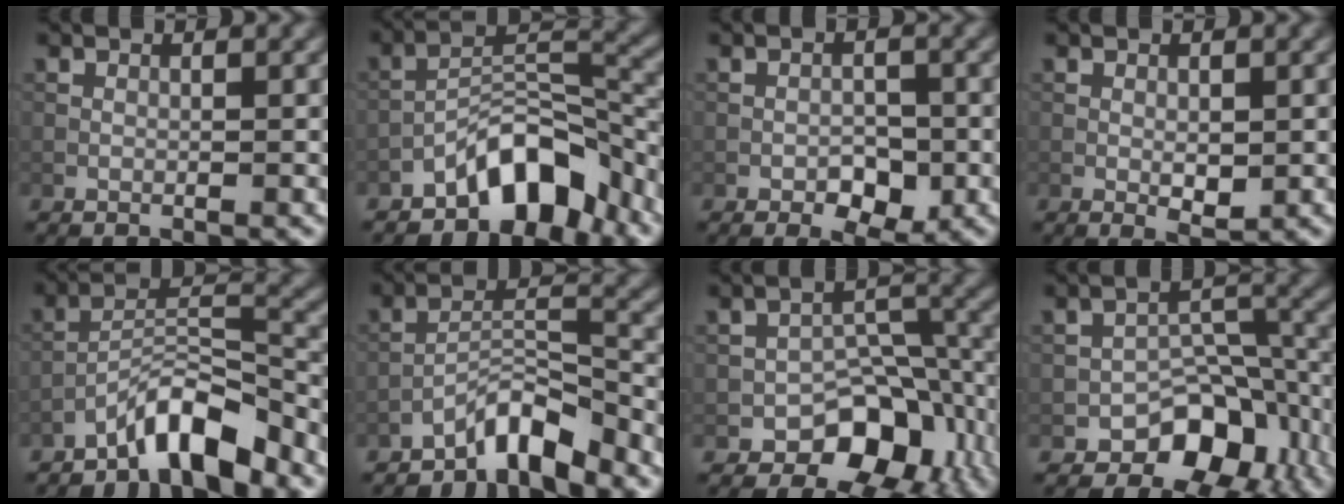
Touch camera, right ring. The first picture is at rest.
{"total": 6.8, "force": [-4.7, 2.8, 4.0], "torque": [-0.050, 0.014, -0.089]}
{"total": 3.1, "force": [-1.3, 1.8, 2.2], "torque": [-0.027, -0.001, -0.020]}
{"total": 1.8, "force": [-0.2, 0.9, 1.6], "torque": [-0.025, -0.003, -0.002]}
{"total": 6.2, "force": [-4.8, 1.4, 3.7], "torque": [-0.059, 0.010, -0.091]}
{"total": 4.9, "force": [-4.0, 1.1, 2.6], "torque": [-0.039, 0.012, -0.080]}
{"total": 7.7, "force": [-4.3, 4.9, 4.2], "torque": [-0.034, 0.001, -0.072]}
{"total": 6.9, "force": [-4.2, 4.3, 3.4], "torque": [-0.021, 0.000, -0.071]}